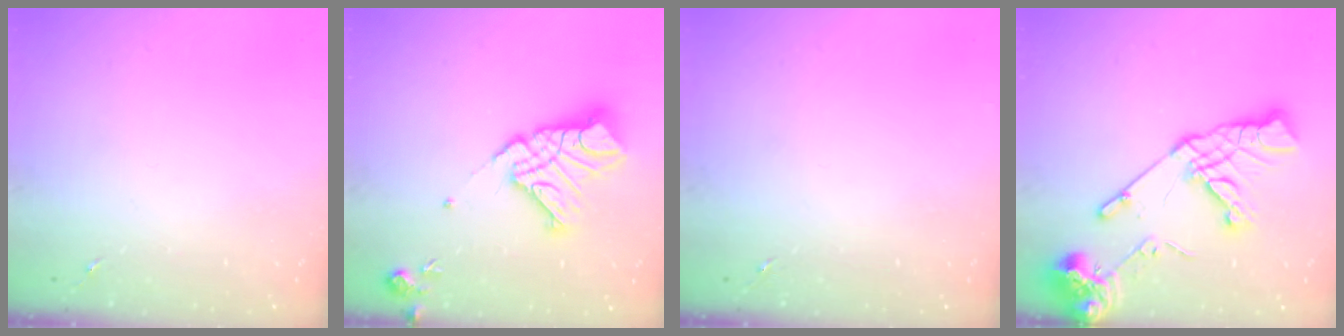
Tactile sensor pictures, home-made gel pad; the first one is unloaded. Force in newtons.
{"total": 15.8, "press": 15.7, "slide": 1.9}
{"total": 0.0}
{"total": 16.3, "press": 16.2, "slide": 2.1}